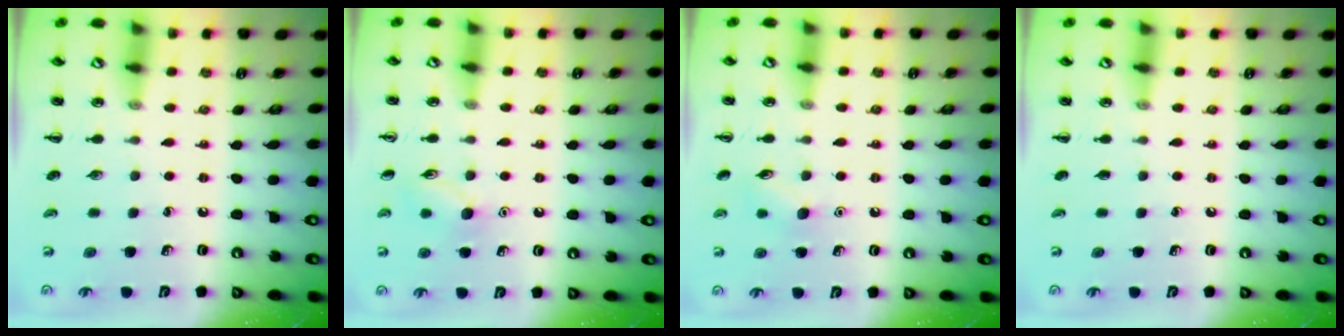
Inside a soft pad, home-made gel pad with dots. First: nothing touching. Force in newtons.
{"total": 7.5, "press": 7.4, "slide": 1.0}
{"total": 7.1, "press": 6.8, "slide": 1.9}
{"total": 0.0}